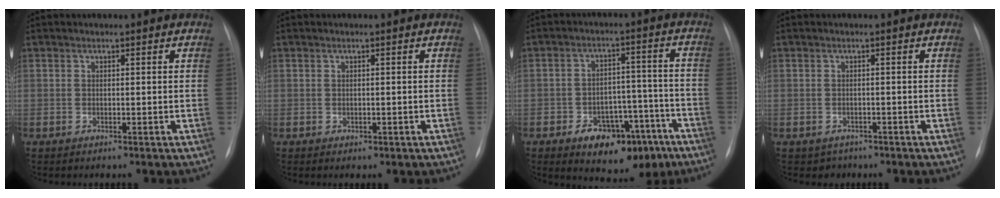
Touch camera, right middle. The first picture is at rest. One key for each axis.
{"total": 0.8, "fx": -0.3, "fy": 0.7, "fz": 0.3, "tx": -0.005, "ty": 0.001, "tz": 0.000}
{"total": 11.8, "fx": -6.7, "fy": 6.6, "fz": 7.2, "tx": -0.084, "ty": 0.026, "tz": -0.086}
{"total": 1.9, "fx": -1.2, "fy": 1.4, "fz": -0.2, "tx": -0.002, "ty": 0.006, "tz": -0.015}